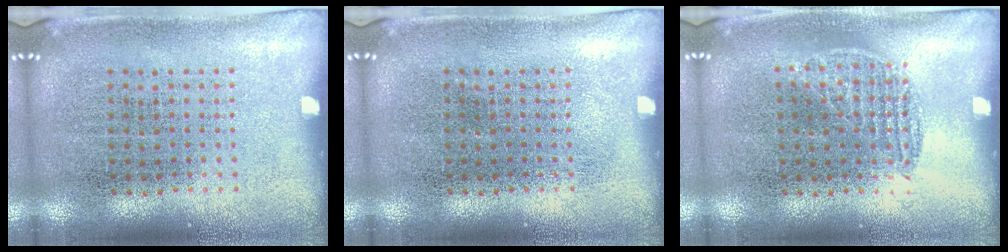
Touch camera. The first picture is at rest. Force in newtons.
{"total": 0.0}
{"total": 0.7, "press": 0.6, "slide": 0.4}